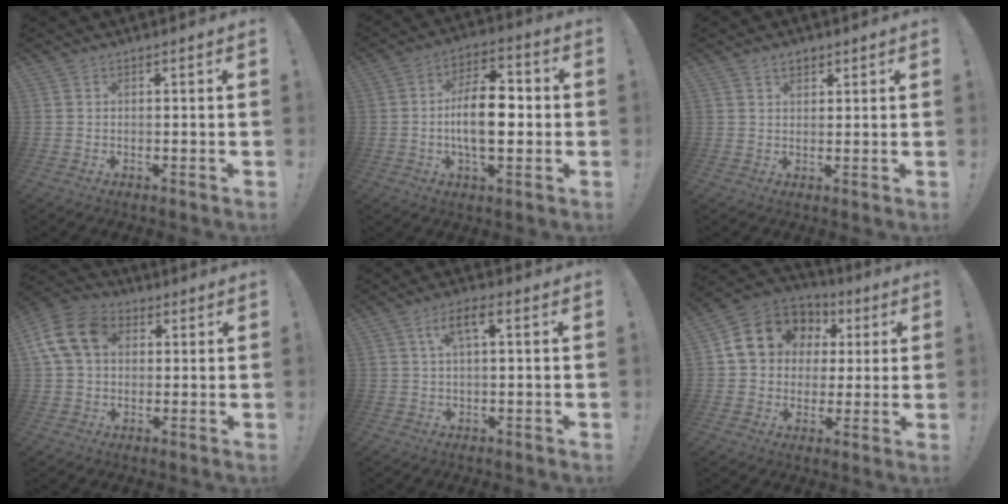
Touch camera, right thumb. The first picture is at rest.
{"total": 13.8, "force": [-1.7, 6.9, 11.8], "torque": [-0.204, 0.009, -0.036]}
{"total": 3.1, "force": [2.1, 2.0, 1.2], "torque": [-0.007, -0.009, 0.035]}
{"total": 13.8, "force": [3.5, 10.3, 8.5], "torque": [-0.162, 0.004, 0.070]}
{"total": 6.2, "force": [1.4, 1.8, 5.7], "torque": [-0.108, 0.010, 0.023]}
{"total": 14.5, "force": [4.7, 12.1, 6.5], "torque": [-0.096, -0.011, 0.103]}